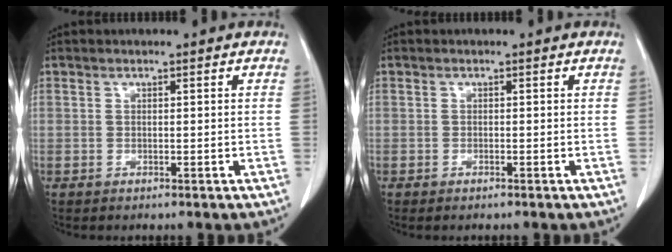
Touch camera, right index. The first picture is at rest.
{"total": 0.6, "force": [-0.5, 0.0, 0.3], "torque": [-0.012, -0.002, -0.006]}